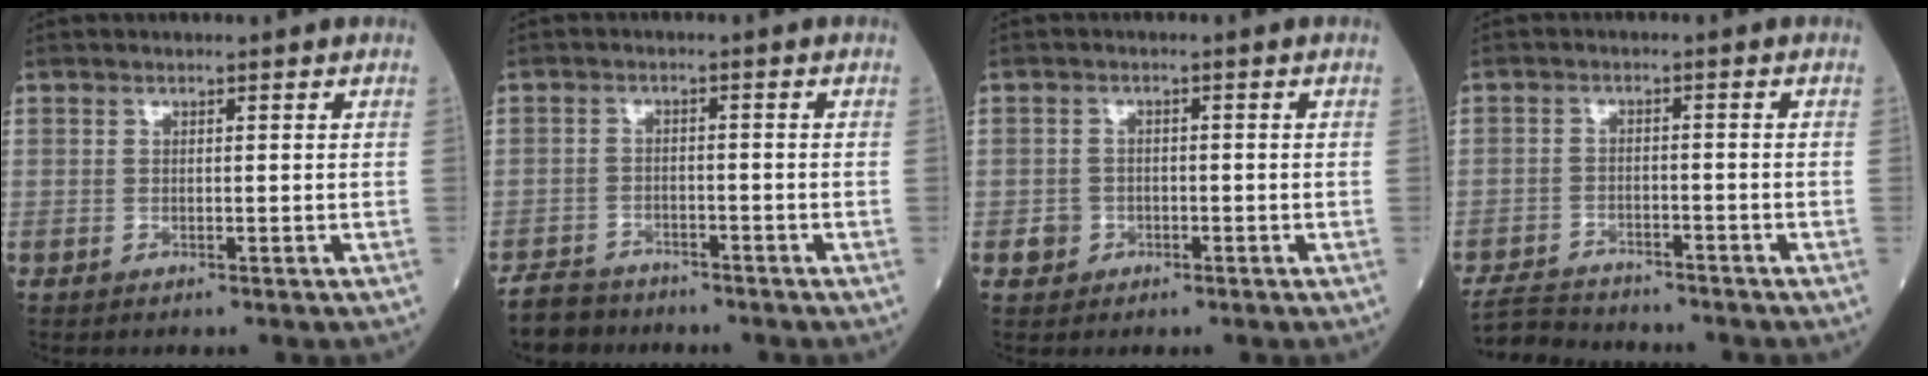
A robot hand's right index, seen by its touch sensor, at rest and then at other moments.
{"total": 5.7, "force": [-5.1, 2.5, 0.5], "torque": [-0.014, -0.008, -0.089]}
{"total": 2.2, "force": [-0.9, 2.0, 0.3], "torque": [-0.002, 0.009, -0.013]}
{"total": 7.5, "force": [-7.2, 1.4, 1.3], "torque": [-0.028, -0.009, -0.117]}